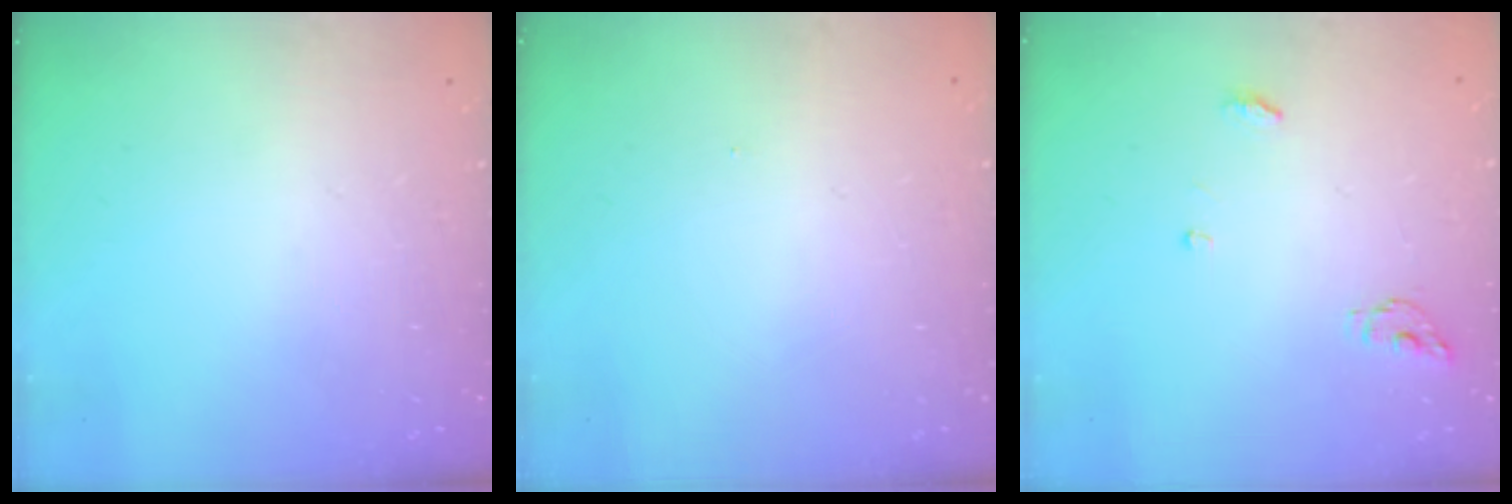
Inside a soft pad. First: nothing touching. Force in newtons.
{"total": 5.3, "press": 0.3, "slide": 5.2}
{"total": 4.8, "press": 4.8, "slide": 0.4}